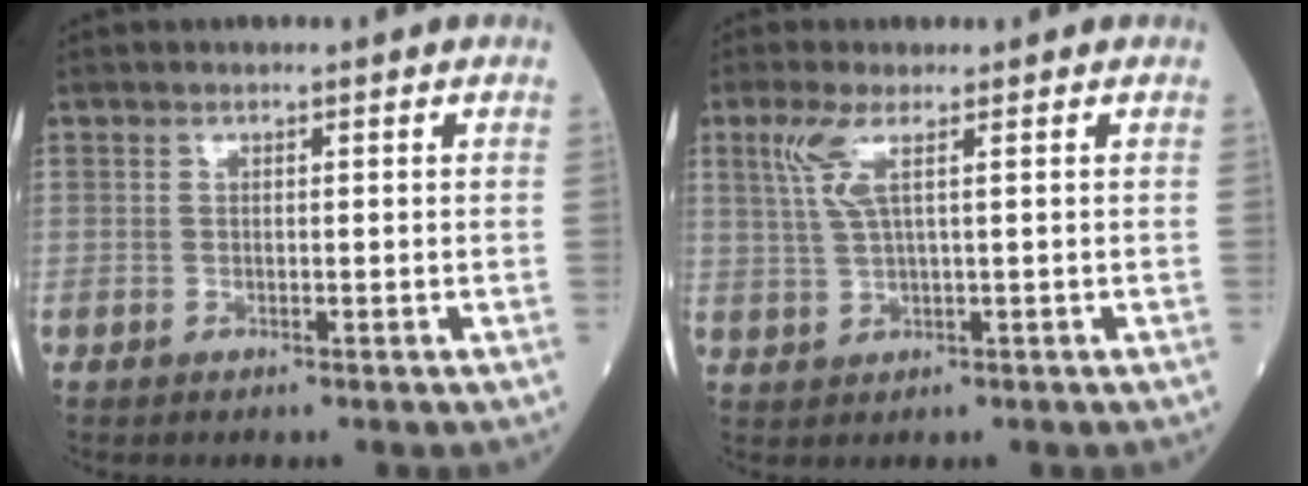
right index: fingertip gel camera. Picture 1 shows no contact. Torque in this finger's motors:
{"motor_torque": [0.13, -0.01, 0.22, 0.10]}